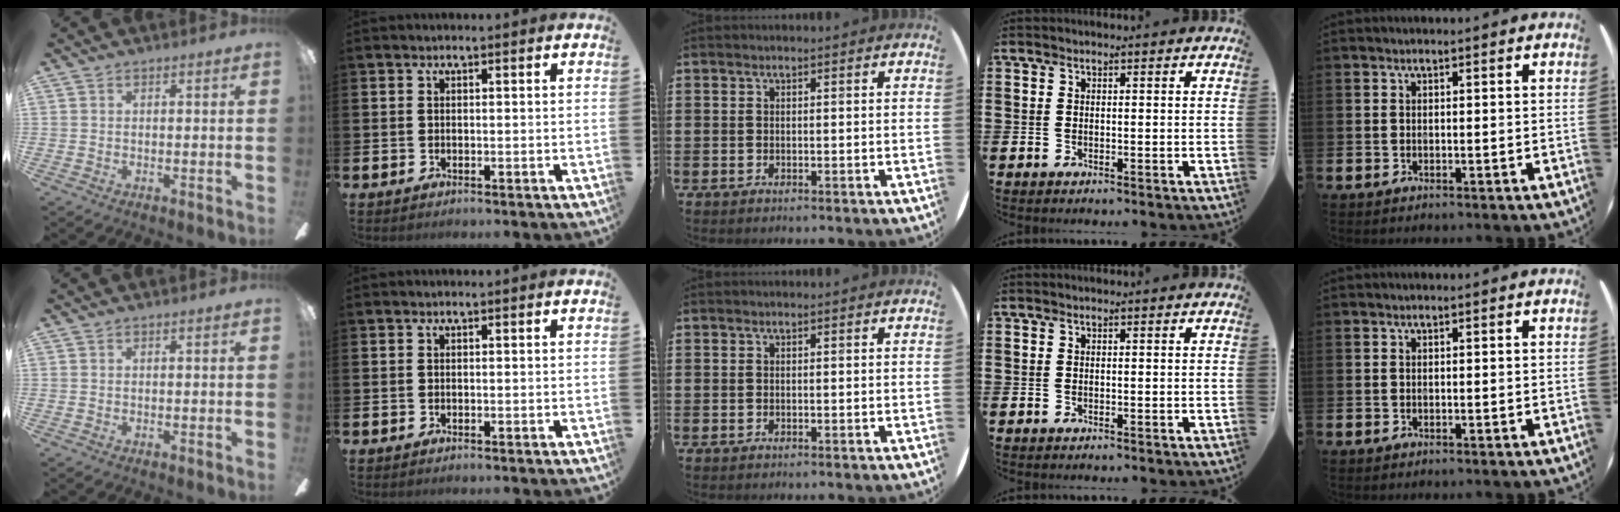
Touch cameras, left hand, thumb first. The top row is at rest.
{}